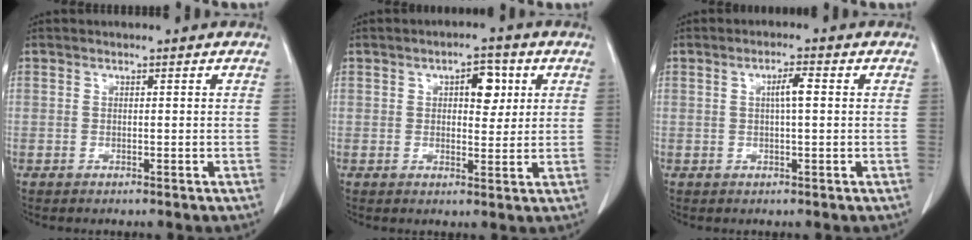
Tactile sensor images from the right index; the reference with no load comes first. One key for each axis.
{"total": 5.0, "fx": 1.7, "fy": 2.4, "fz": 4.0, "tx": -0.054, "ty": 0.009, "tz": 0.023}
{"total": 2.8, "fx": 0.4, "fy": 0.2, "fz": 2.7, "tx": -0.049, "ty": 0.003, "tz": 0.007}